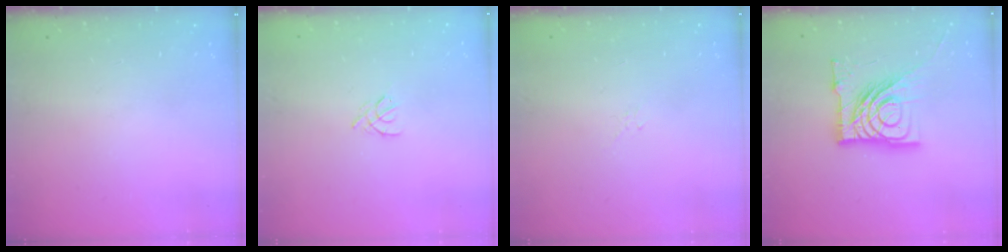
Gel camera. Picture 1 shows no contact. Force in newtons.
{"total": 2.0, "press": 1.9, "slide": 0.5}
{"total": 2.1, "press": 2.0, "slide": 0.6}
{"total": 18.2, "press": 18.1, "slide": 2.1}